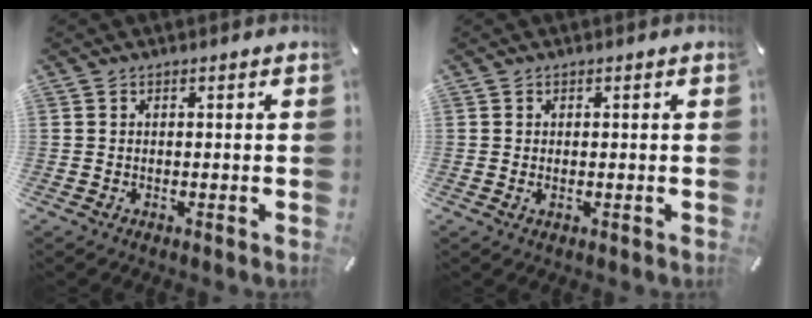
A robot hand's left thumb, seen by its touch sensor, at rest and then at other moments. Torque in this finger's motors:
{"motor_torque": [-0.20, -0.27, 0.09, -0.04, -0.07]}